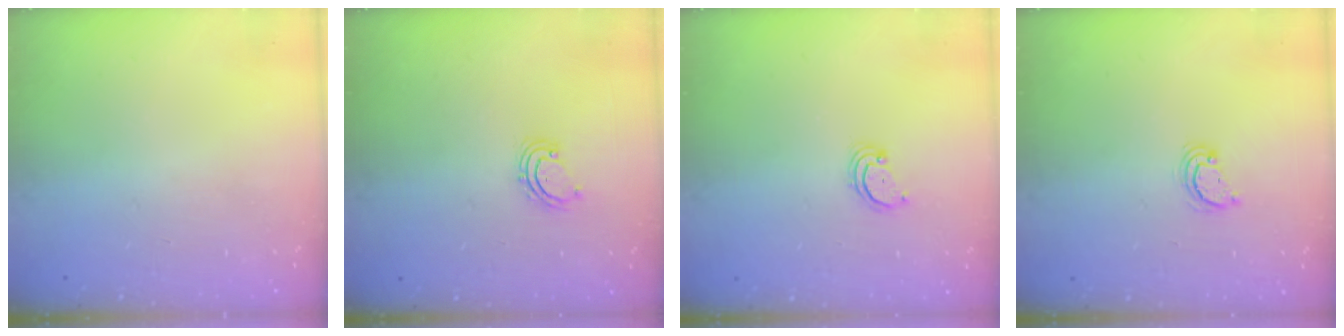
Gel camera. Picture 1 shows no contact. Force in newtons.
{"total": 2.9, "press": 2.9, "slide": 0.4}
{"total": 2.5, "press": 2.5, "slide": 0.3}
{"total": 3.0, "press": 3.0, "slide": 0.2}